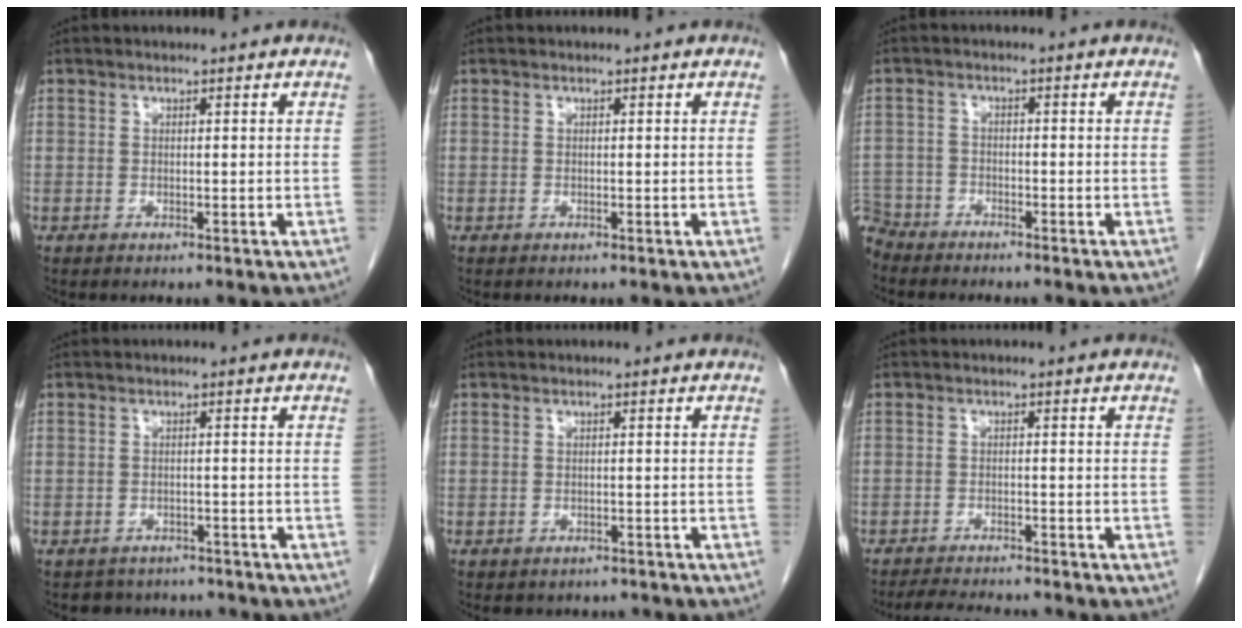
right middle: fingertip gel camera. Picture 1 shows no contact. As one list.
[{"total": 0.0}, {"total": 5.3, "force": [-5.0, 1.8, -0.3], "torque": [0.011, -0.008, -0.098]}, {"total": 5.2, "force": [-4.5, 2.6, 0.2], "torque": [0.001, 0.009, -0.054]}, {"total": 4.1, "force": [-3.6, 2.0, 0.6], "torque": [-0.004, 0.008, -0.040]}, {"total": 6.4, "force": [-6.0, 0.4, 2.4], "torque": [-0.036, -0.015, -0.094]}]